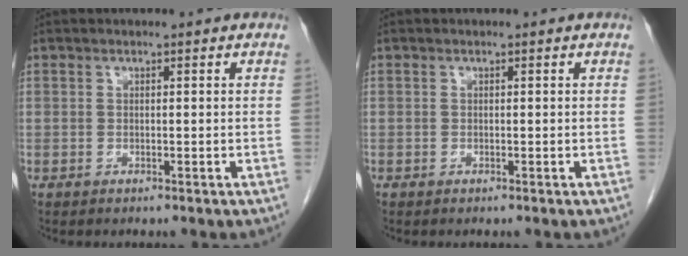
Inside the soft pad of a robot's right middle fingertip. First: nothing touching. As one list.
[{"total": 0.0}]